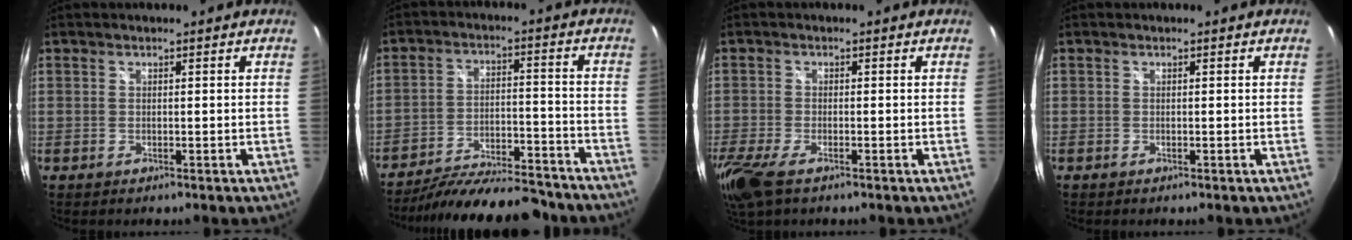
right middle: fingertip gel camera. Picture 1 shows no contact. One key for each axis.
{"total": 21.0, "fx": -18.6, "fy": 4.3, "fz": 8.7, "tx": -0.160, "ty": -0.020, "tz": -0.260}
{"total": 7.6, "fx": -4.9, "fy": 2.7, "fz": 5.1, "tx": -0.132, "ty": -0.030, "tz": -0.096}
{"total": 0.0}